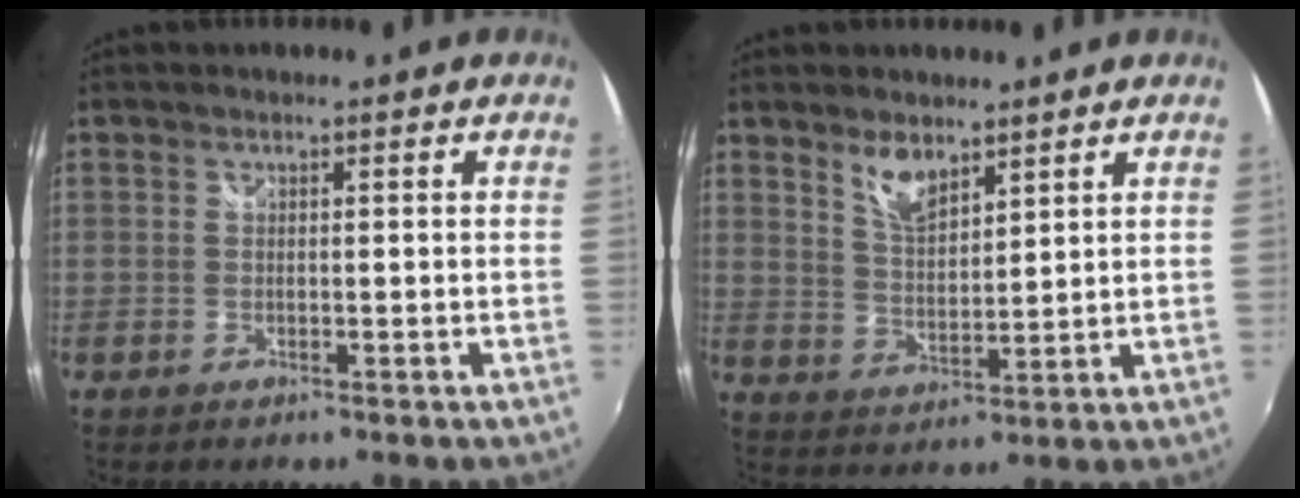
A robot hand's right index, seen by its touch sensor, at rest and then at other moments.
{"total": 5.7, "force": [4.2, 2.2, 3.2], "torque": [-0.054, -0.001, 0.082]}